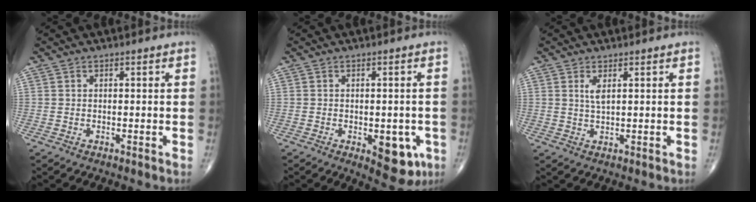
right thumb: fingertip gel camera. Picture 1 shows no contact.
{"total": 7.9, "force": [-2.6, 4.0, 6.3], "torque": [-0.052, 0.001, -0.022]}
{"total": 2.1, "force": [0.9, 0.5, 1.8], "torque": [-0.040, -0.011, 0.022]}